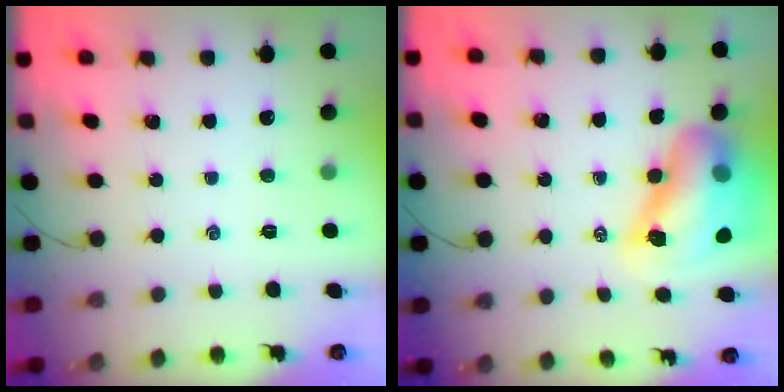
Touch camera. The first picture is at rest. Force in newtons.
{"total": 16.1, "press": 15.4, "slide": 4.7}